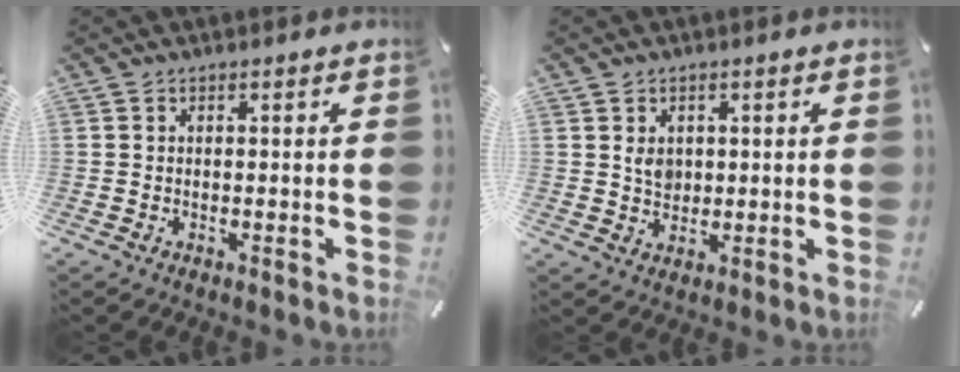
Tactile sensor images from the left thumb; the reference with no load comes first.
{"total": 3.5, "force": [0.9, 3.1, 1.5], "torque": [-0.019, -0.001, 0.013]}